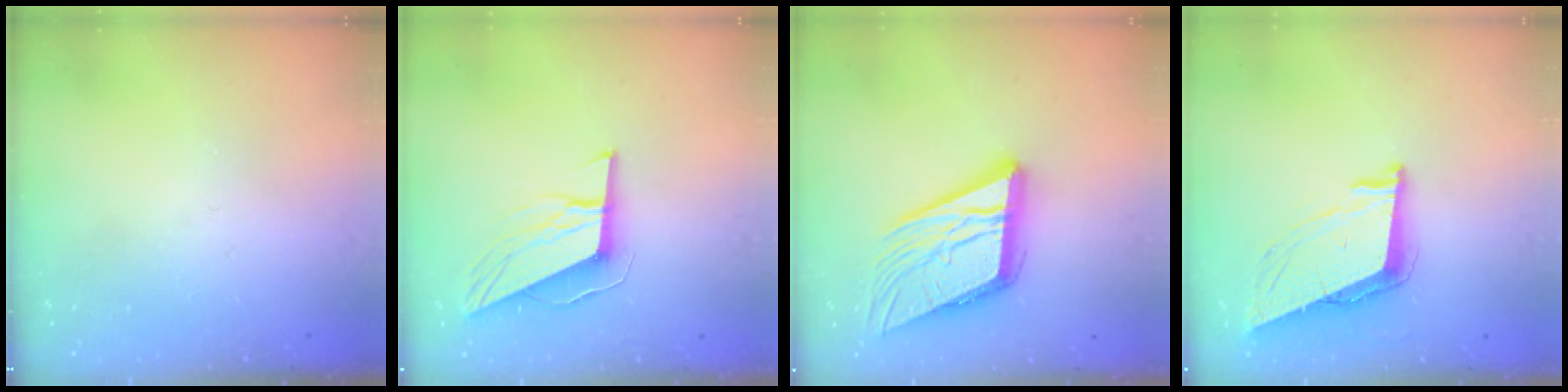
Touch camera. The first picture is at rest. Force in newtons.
{"total": 9.7, "press": 9.5, "slide": 1.9}
{"total": 20.0, "press": 19.7, "slide": 3.6}
{"total": 9.0, "press": 8.4, "slide": 3.2}